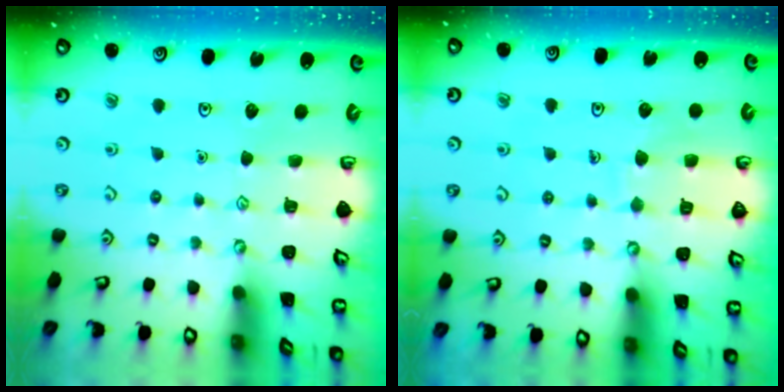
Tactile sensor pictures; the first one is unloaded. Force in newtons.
{"total": 6.0, "press": 6.0, "slide": 0.6}